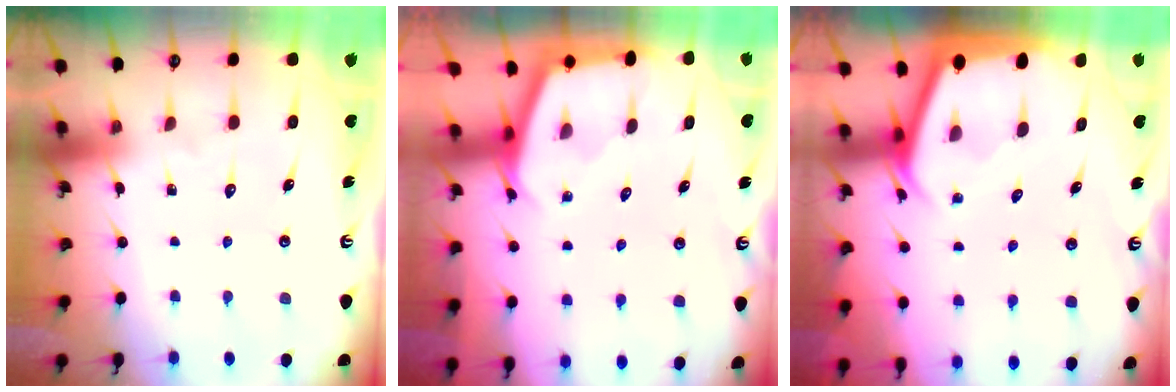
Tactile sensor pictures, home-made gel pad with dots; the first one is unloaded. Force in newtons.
{"total": 2.1, "press": 2.1, "slide": 0.2}
{"total": 2.4, "press": 2.4, "slide": 0.3}